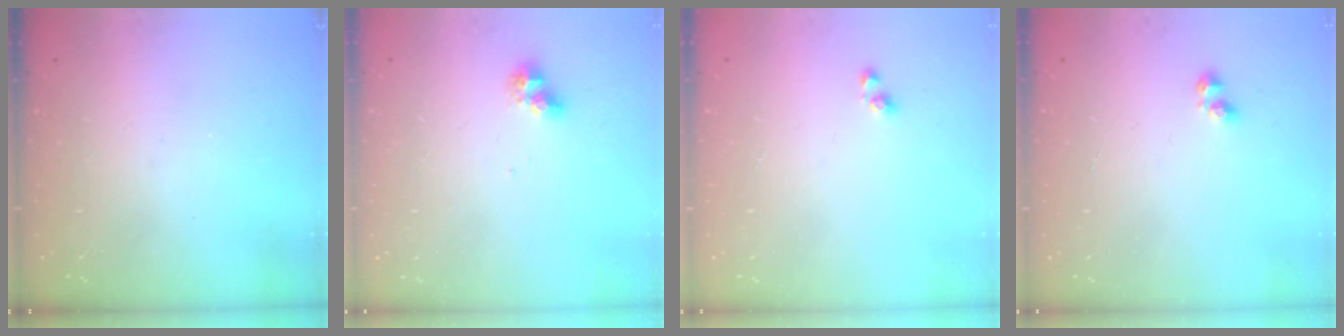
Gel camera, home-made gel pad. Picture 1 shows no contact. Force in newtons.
{"total": 7.8, "press": 7.7, "slide": 0.9}
{"total": 2.9, "press": 2.9, "slide": 0.2}
{"total": 2.5, "press": 2.3, "slide": 0.9}